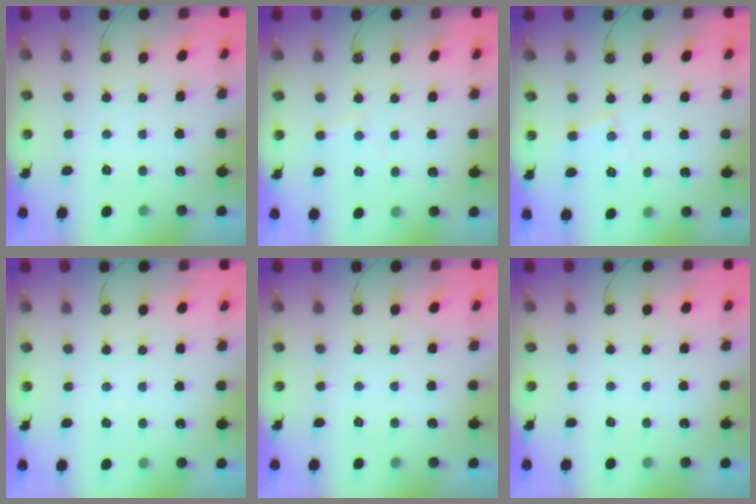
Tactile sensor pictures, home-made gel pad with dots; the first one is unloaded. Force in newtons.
{"total": 5.0, "press": 4.9, "slide": 0.7}
{"total": 5.5, "press": 5.5, "slide": 0.4}
{"total": 2.9, "press": 2.8, "slide": 0.5}
{"total": 0.0}
{"total": 0.0}